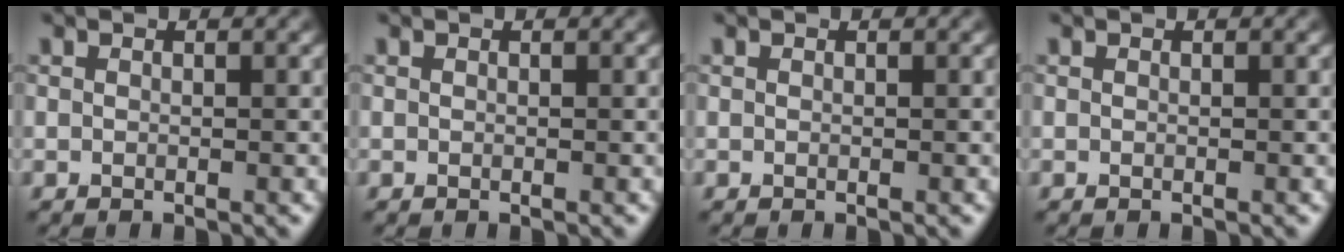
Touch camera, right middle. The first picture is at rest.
{"total": 0.0}
{"total": 0.0}
{"total": 0.0}